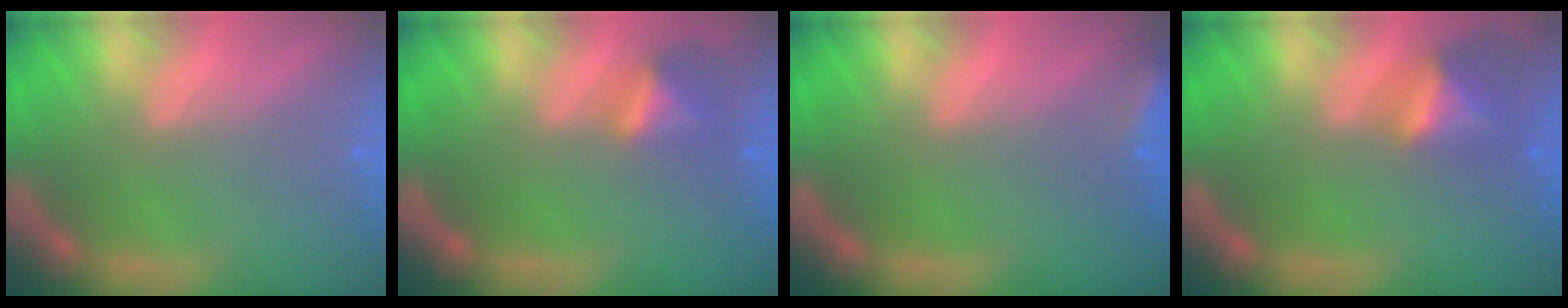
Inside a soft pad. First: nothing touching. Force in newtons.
{"total": 2.9}
{"total": 2.4}
{"total": 4.0}